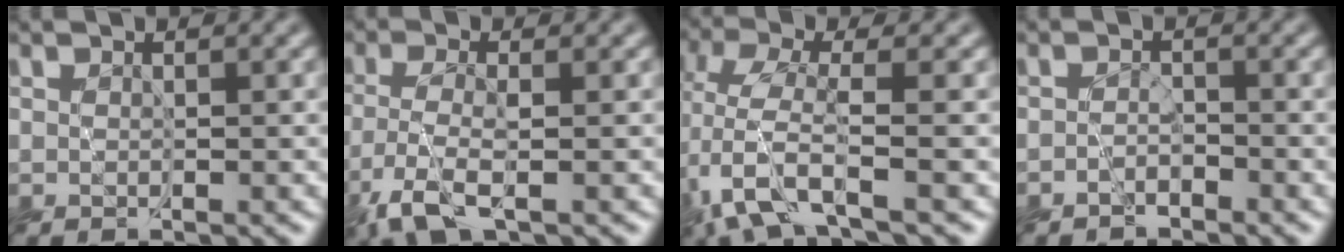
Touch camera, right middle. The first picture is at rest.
{"total": 3.8, "force": [-2.4, 0.9, 2.8], "torque": [-0.070, -0.007, -0.056]}
{"total": 5.0, "force": [-2.2, 1.1, 4.3], "torque": [-0.105, -0.004, -0.052]}
{"total": 1.3, "force": [-1.2, 0.4, 0.4], "torque": [-0.006, 0.003, -0.027]}